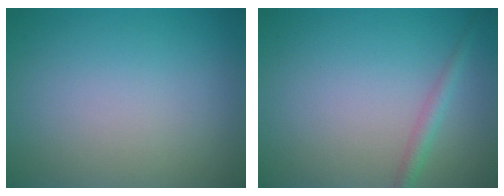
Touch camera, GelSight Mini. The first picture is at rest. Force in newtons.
{"total": 1.5, "press": 1.5, "slide": 0.0}